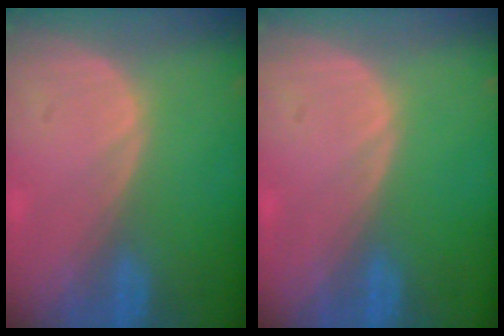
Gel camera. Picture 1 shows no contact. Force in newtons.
{"total": 0.0}